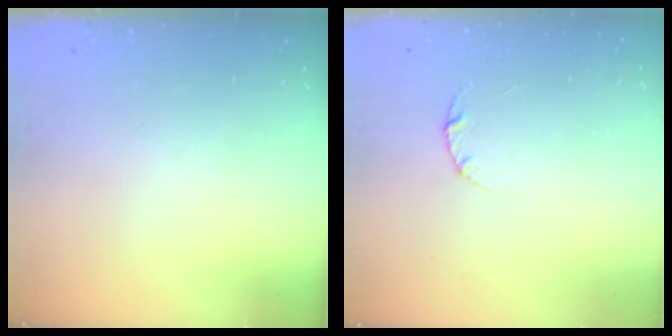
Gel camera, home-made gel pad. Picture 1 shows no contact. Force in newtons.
{"total": 3.0, "press": 3.0, "slide": 0.4}